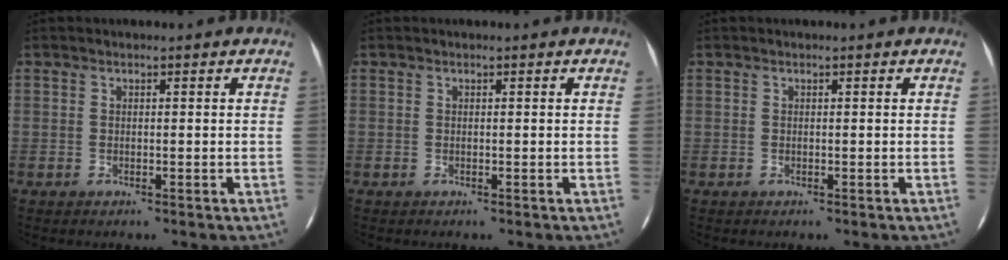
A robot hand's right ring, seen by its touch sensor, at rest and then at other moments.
{"total": 0.0}
{"total": 0.0}